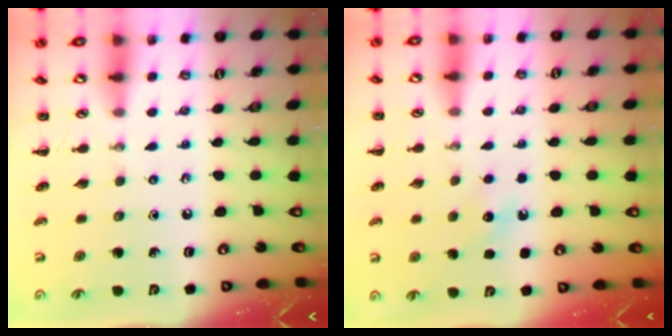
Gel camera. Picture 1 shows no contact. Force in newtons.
{"total": 6.4, "press": 6.3, "slide": 1.5}